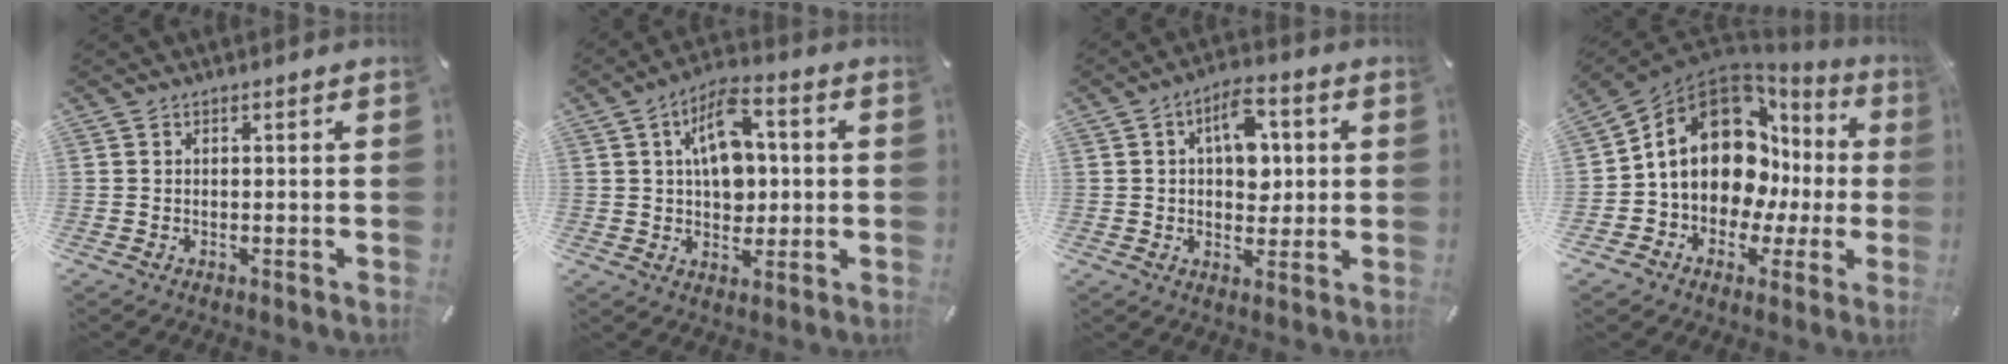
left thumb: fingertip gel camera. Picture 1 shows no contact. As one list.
[{"total": 11.1, "force": [1.8, 7.4, 8.1], "torque": [-0.140, 0.006, 0.031]}, {"total": 9.7, "force": [2.2, 6.4, 6.9], "torque": [-0.090, 0.002, 0.034]}, {"total": 17.0, "force": [3.9, 12.6, 10.8], "torque": [-0.176, -0.032, 0.068]}]